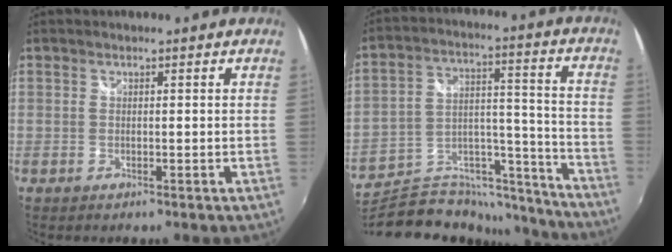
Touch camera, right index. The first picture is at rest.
{"total": 22.5, "force": [-18.8, 9.1, 8.5], "torque": [-0.139, 0.047, -0.269]}